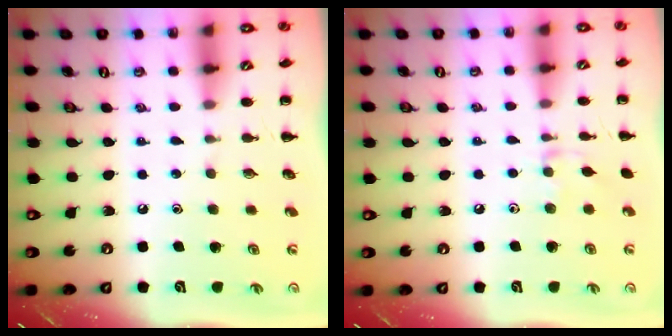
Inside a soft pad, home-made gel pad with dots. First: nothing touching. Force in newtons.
{"total": 5.0, "press": 4.9, "slide": 1.0}